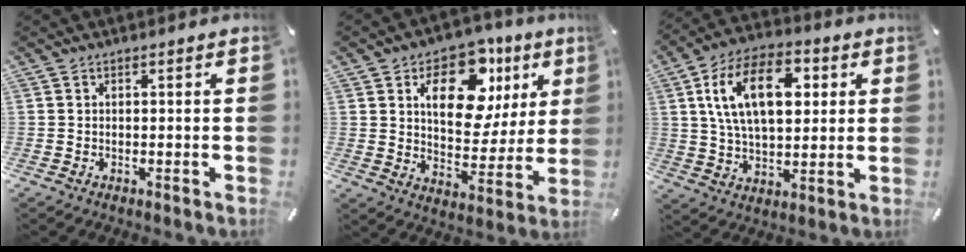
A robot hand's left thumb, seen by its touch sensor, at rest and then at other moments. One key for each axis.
{"total": 16.4, "fx": 7.7, "fy": 9.9, "fz": 10.6, "tx": -0.156, "ty": -0.030, "tz": 0.130}
{"total": 17.3, "fx": 4.7, "fy": 10.5, "fz": 12.9, "tx": -0.255, "ty": 0.013, "tz": 0.079}